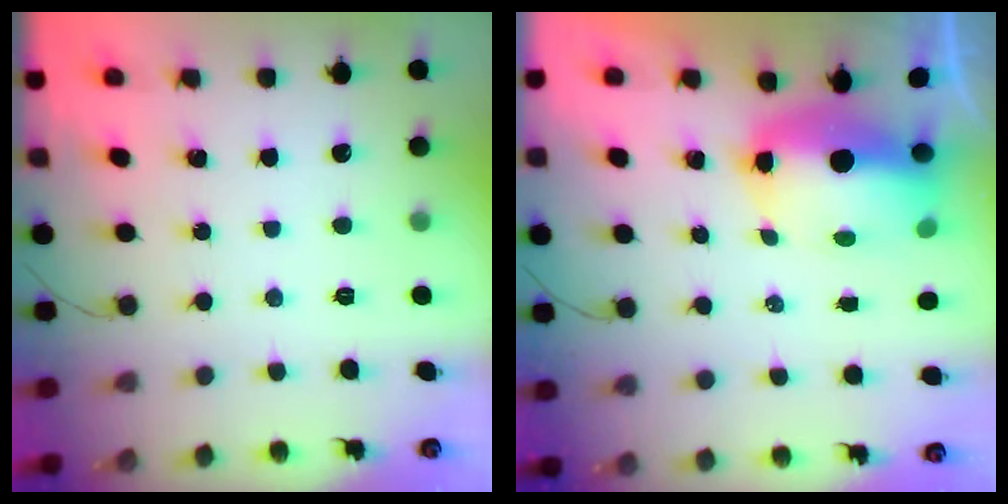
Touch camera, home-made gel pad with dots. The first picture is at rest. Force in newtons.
{"total": 9.9, "press": 9.7, "slide": 2.0}